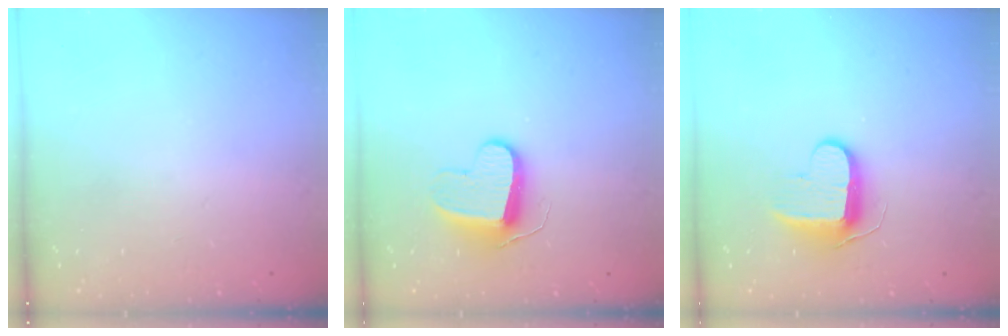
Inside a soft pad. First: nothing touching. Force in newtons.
{"total": 9.7, "press": 9.7, "slide": 0.3}
{"total": 9.8, "press": 9.7, "slide": 0.9}